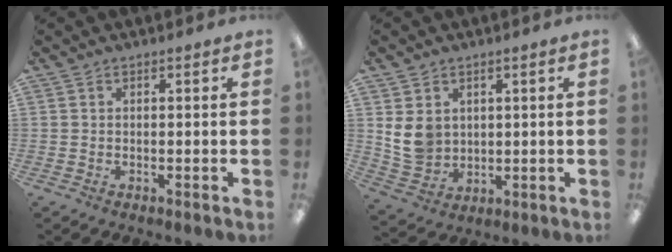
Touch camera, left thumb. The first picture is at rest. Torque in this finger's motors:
{"motor_torque": [0.87, 1.52, 0.68, -0.49, 0.03]}